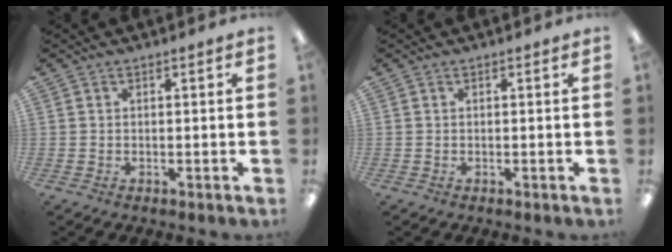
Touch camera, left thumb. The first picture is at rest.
{"total": 0.0}